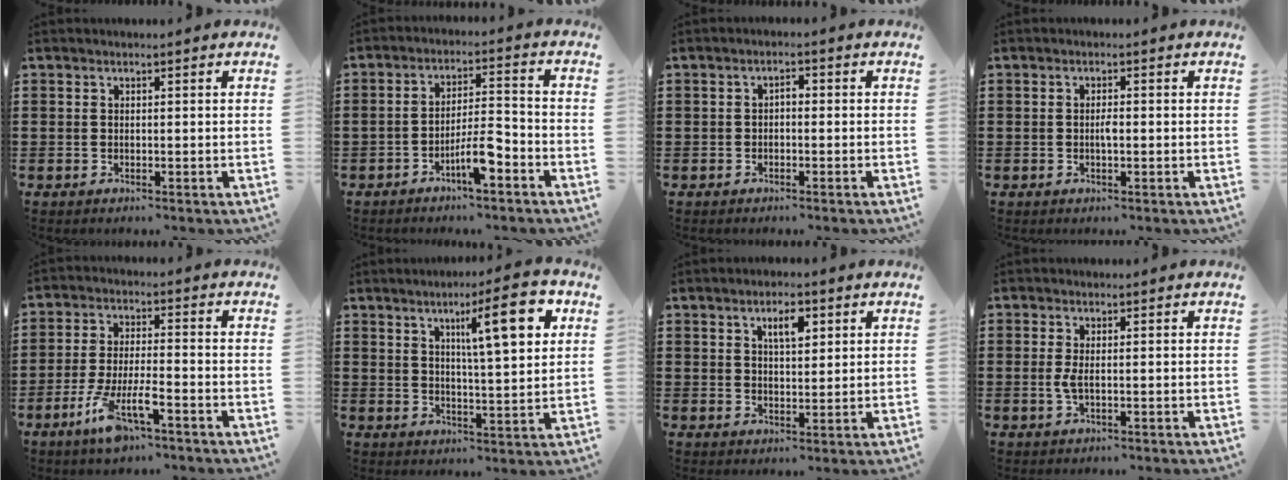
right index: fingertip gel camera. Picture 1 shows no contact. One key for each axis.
{"total": 6.7, "fx": -3.7, "fy": 1.5, "fz": 5.4, "tx": -0.108, "ty": 0.000, "tz": -0.070}
{"total": 1.4, "fx": -0.8, "fy": 0.6, "fz": 1.0, "tx": -0.022, "ty": 0.003, "tz": -0.018}
{"total": 1.5, "fx": -0.3, "fy": 0.4, "fz": 1.4, "tx": -0.028, "ty": 0.000, "tz": -0.005}
{"total": 7.7, "fx": -4.6, "fy": 1.4, "fz": 6.0, "tx": -0.128, "ty": -0.013, "tz": -0.087}
{"total": 11.6, "fx": 5.2, "fy": 2.2, "fz": 10.2, "tx": -0.164, "ty": -0.011, "tz": 0.077}
{"total": 4.0, "fx": 1.9, "fy": 1.5, "fz": 3.1, "tx": -0.052, "ty": 0.001, "tz": 0.029}
{"total": 2.0, "fx": -0.2, "fy": 0.4, "fz": 2.0, "tx": -0.053, "ty": -0.009, "tz": -0.008}